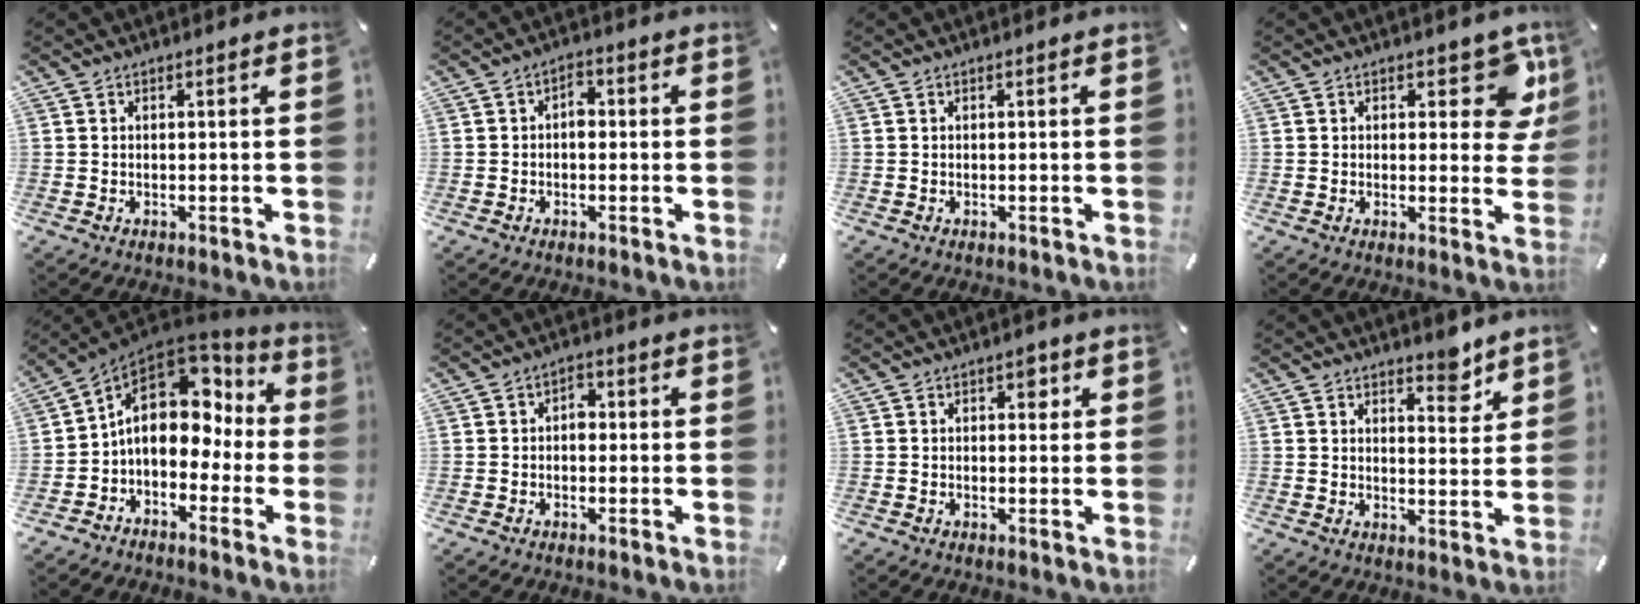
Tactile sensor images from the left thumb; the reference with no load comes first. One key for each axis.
{"total": 2.8, "fx": -0.4, "fy": 1.8, "fz": 2.2, "tx": -0.043, "ty": 0.011, "tz": -0.010}
{"total": 0.0}
{"total": 8.7, "fx": 4.6, "fy": 4.5, "fz": 5.9, "tx": -0.043, "ty": -0.033, "tz": 0.071}
{"total": 14.8, "fx": 2.2, "fy": 10.7, "fz": 9.9, "tx": -0.163, "ty": -0.011, "tz": 0.037}
{"total": 2.7, "fx": -0.3, "fy": 1.9, "fz": 1.8, "tx": -0.029, "ty": 0.007, "tz": -0.011}
{"total": 3.1, "fx": 0.9, "fy": 1.9, "fz": 2.2, "tx": -0.016, "ty": -0.003, "tz": 0.005}
{"total": 5.7, "fx": 4.5, "fy": 2.7, "fz": 2.2, "tx": -0.009, "ty": -0.035, "tz": 0.073}